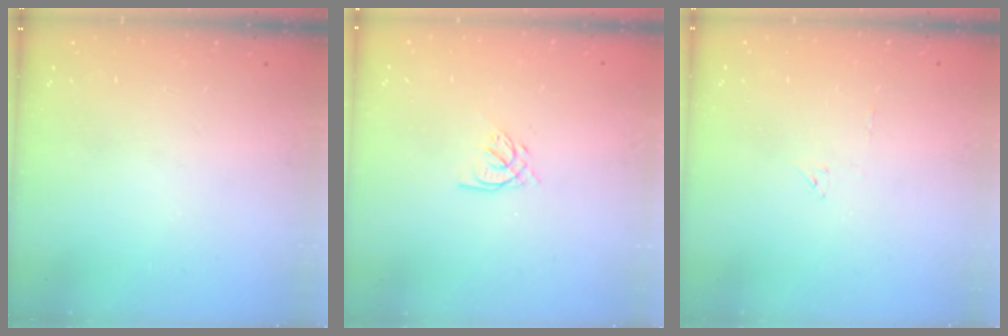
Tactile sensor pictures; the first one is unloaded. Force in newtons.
{"total": 3.3, "press": 3.3, "slide": 0.3}
{"total": 4.7, "press": 4.7, "slide": 0.2}